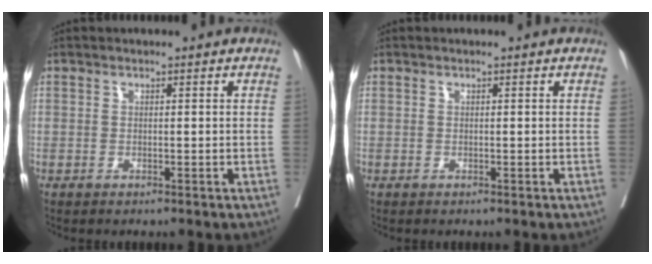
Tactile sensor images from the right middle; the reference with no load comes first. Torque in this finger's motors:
{"motor_torque": [0.00, 0.00, 0.00, 0.00]}